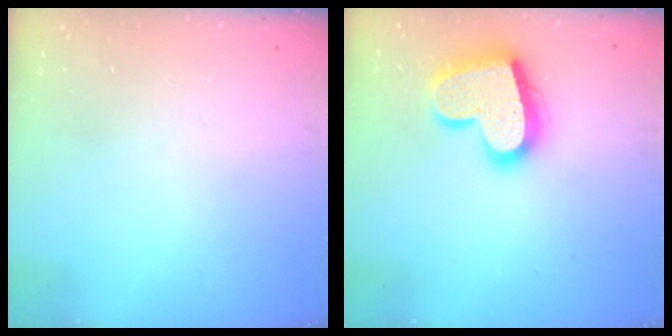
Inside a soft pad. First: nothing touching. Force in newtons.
{"total": 20.3, "press": 20.3, "slide": 1.5}